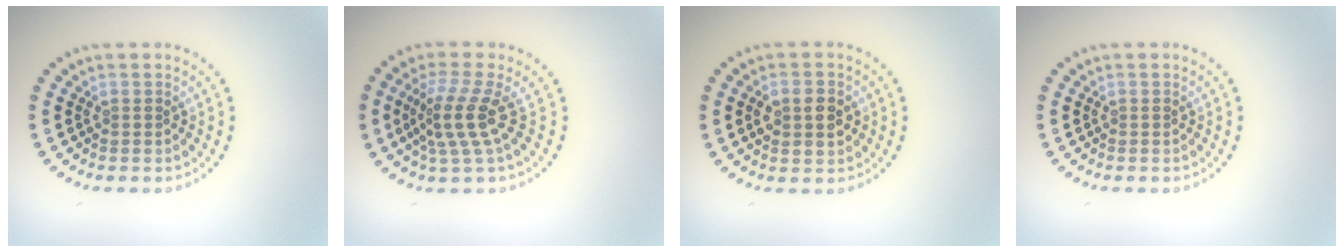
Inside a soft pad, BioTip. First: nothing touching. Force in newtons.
{"total": 3.7, "press": 2.7, "slide": 2.6}
{"total": 3.6, "press": 3.6, "slide": 0.1}
{"total": 0.0}